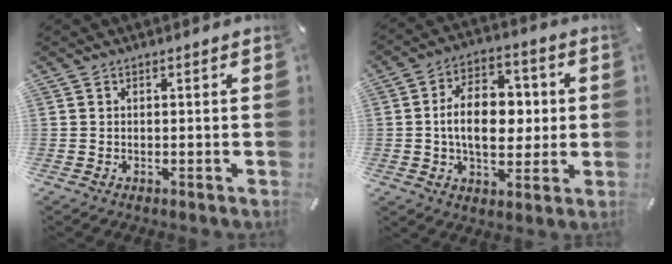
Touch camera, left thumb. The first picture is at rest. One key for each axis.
{"total": 14.1, "fx": 0.3, "fy": 9.4, "fz": 10.5, "tx": -0.172, "ty": 0.009, "tz": 0.003}